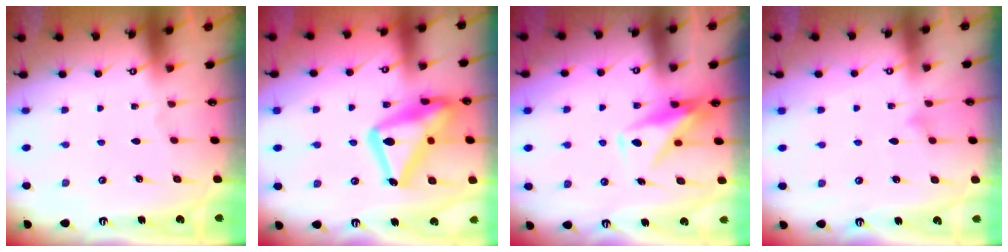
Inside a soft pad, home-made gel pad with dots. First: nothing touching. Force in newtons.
{"total": 22.8, "press": 22.8, "slide": 1.7}
{"total": 10.2, "press": 10.2, "slide": 0.8}
{"total": 6.6, "press": 6.6, "slide": 0.3}